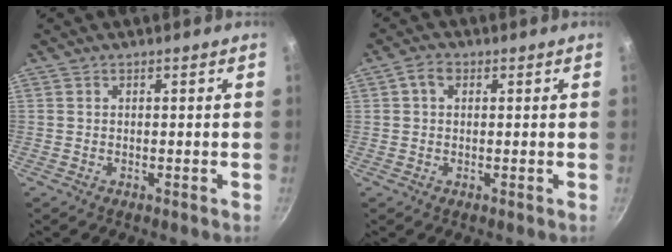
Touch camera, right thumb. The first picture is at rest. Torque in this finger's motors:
{"motor_torque": [0.30, 4.71, 0.90, 0.41, 0.59]}